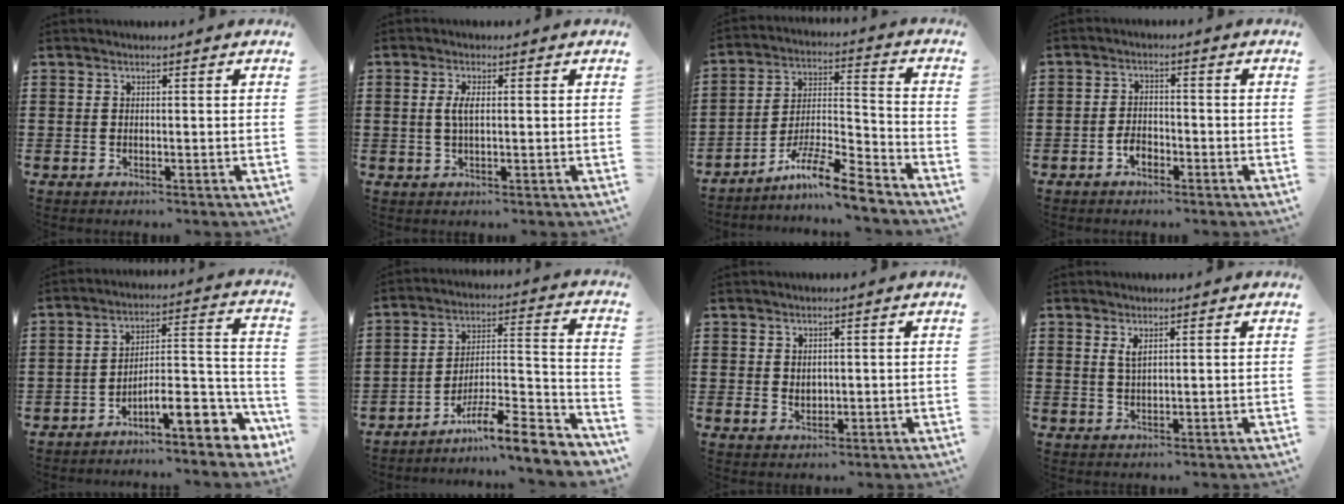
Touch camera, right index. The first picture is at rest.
{"total": 2.8, "force": [0.4, 1.0, 2.6], "torque": [-0.053, 0.004, 0.005]}
{"total": 10.0, "force": [-8.4, 0.8, 5.4], "torque": [-0.091, 0.019, -0.160]}
{"total": 2.5, "force": [-1.5, 1.4, 1.5], "torque": [-0.030, 0.003, -0.030]}
{"total": 8.6, "force": [-5.2, 2.6, 6.3], "torque": [-0.082, -0.010, -0.098]}
{"total": 9.2, "force": [-7.6, 0.8, 5.1], "torque": [-0.071, 0.010, -0.146]}
{"total": 1.7, "force": [0.6, 1.4, 0.8], "torque": [-0.019, 0.007, 0.011]}
{"total": 2.0, "force": [1.2, 0.6, 1.5], "torque": [-0.033, 0.002, 0.020]}